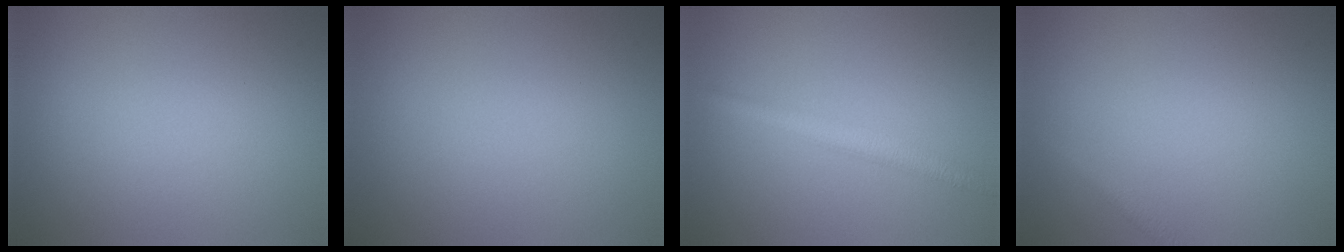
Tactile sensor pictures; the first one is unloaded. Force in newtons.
{"total": 0.0}
{"total": 2.5, "press": 2.5, "slide": 0.1}
{"total": 1.0, "press": 1.0, "slide": 0.0}